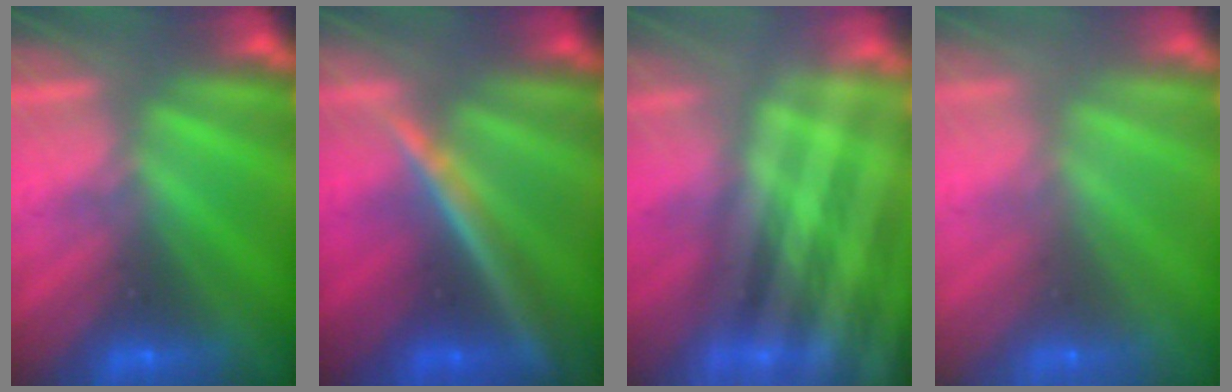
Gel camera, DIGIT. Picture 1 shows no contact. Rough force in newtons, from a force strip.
{"total": 4.6}
{"total": 5.8}
{"total": 8.5}